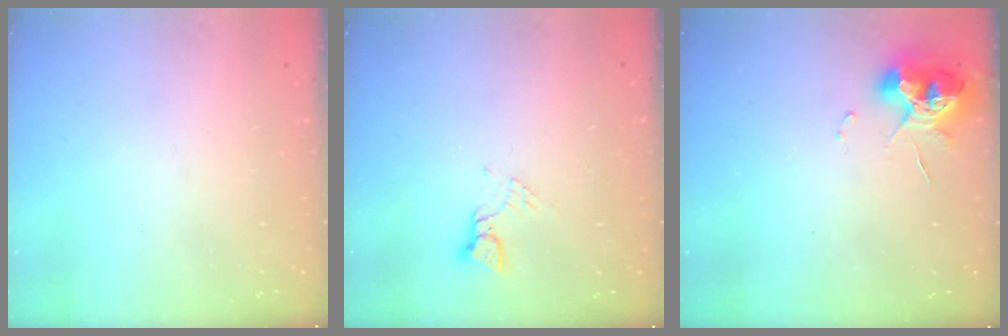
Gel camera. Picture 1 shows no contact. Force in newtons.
{"total": 2.7, "press": 2.7, "slide": 0.2}
{"total": 8.9, "press": 8.8, "slide": 1.1}